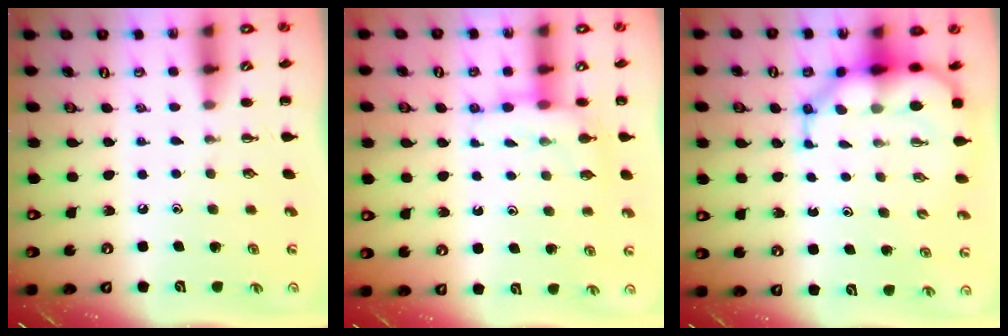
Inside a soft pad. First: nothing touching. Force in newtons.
{"total": 8.3, "press": 8.3, "slide": 1.0}
{"total": 9.4, "press": 8.9, "slide": 3.0}